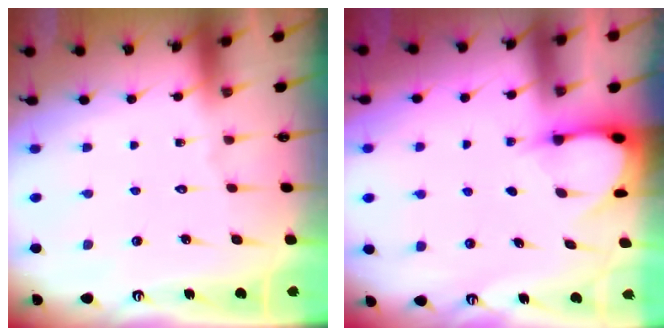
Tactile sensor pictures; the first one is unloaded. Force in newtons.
{"total": 3.2, "press": 3.2, "slide": 0.3}